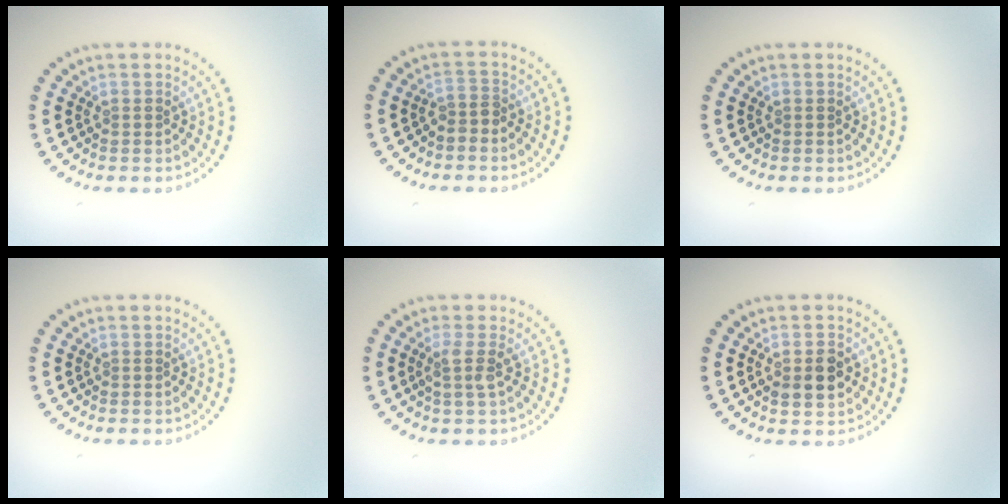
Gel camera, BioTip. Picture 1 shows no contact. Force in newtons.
{"total": 1.6, "press": 1.2, "slide": 1.1}
{"total": 0.0}
{"total": 0.0}
{"total": 1.8, "press": 1.3, "slide": 1.2}
{"total": 2.5, "press": 2.5, "slide": 0.2}